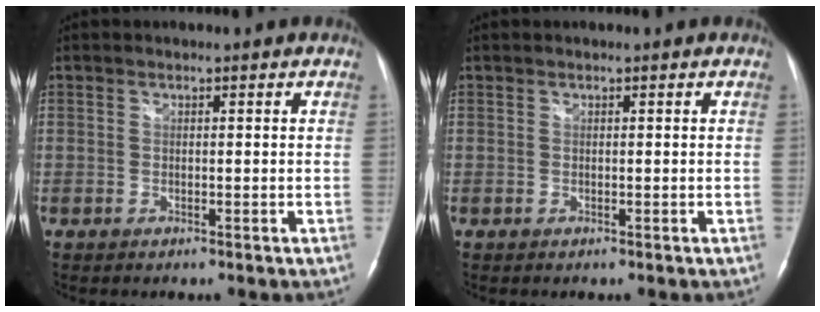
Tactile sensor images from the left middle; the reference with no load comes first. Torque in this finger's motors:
{"motor_torque": [0.22, -0.21, 0.01, 0.01]}